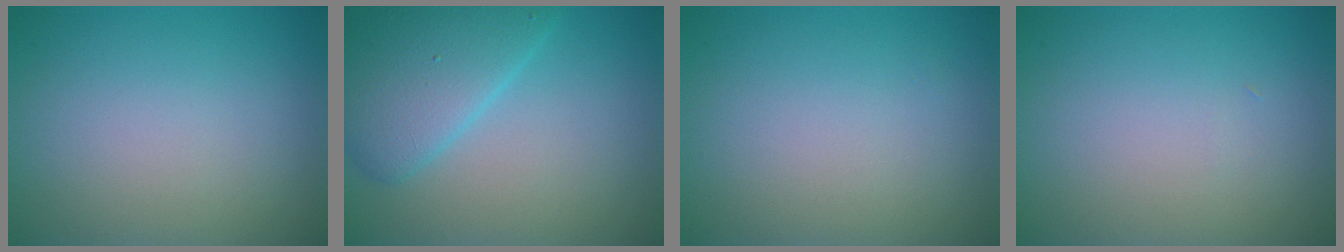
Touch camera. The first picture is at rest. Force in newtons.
{"total": 5.3, "press": 5.3, "slide": 0.3}
{"total": 0.0}
{"total": 0.0}